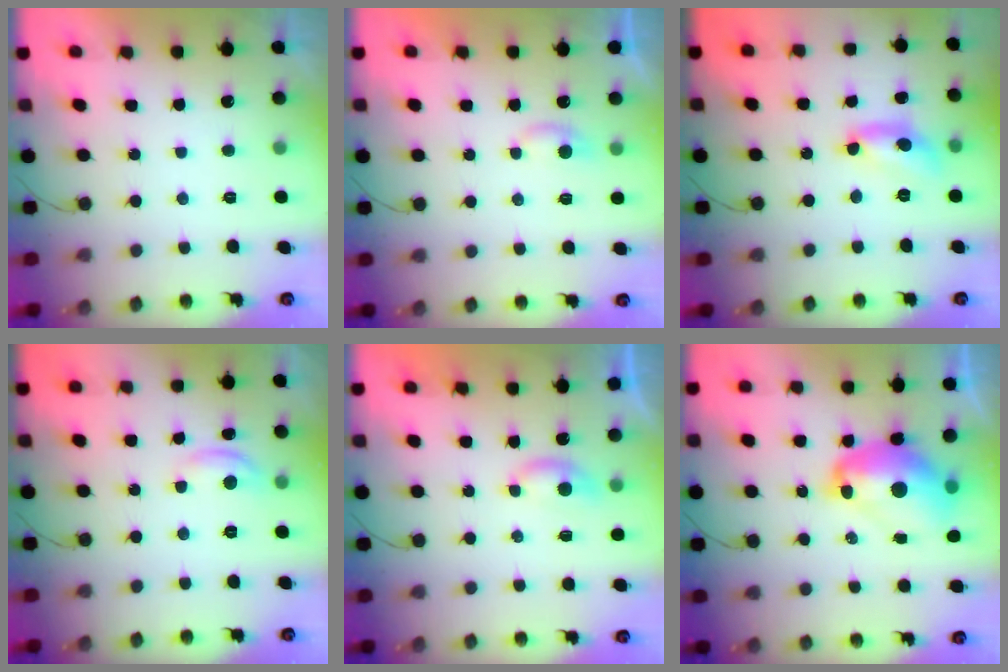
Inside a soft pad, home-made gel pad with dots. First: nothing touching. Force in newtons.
{"total": 3.6, "press": 3.6, "slide": 0.5}
{"total": 11.2, "press": 11.2, "slide": 0.7}
{"total": 6.2, "press": 6.2, "slide": 0.3}
{"total": 4.1, "press": 4.1, "slide": 0.4}
{"total": 13.9, "press": 13.8, "slide": 1.7}